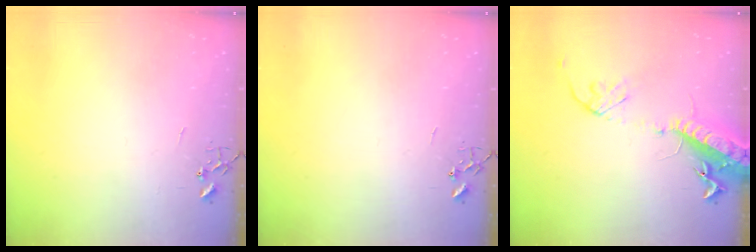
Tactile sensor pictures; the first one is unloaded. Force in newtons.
{"total": 0.0}
{"total": 17.1, "press": 16.6, "slide": 4.0}